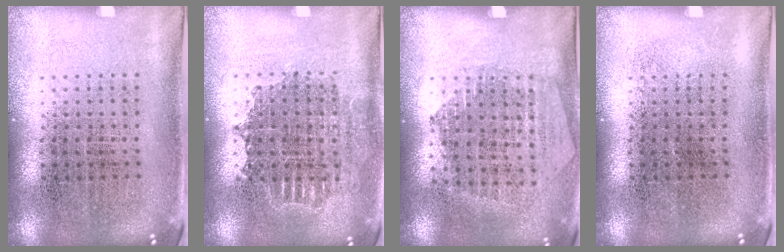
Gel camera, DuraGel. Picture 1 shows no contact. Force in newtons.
{"total": 1.2, "press": 1.1, "slide": 0.5}
{"total": 1.3, "press": 1.2, "slide": 0.5}
{"total": 0.0}